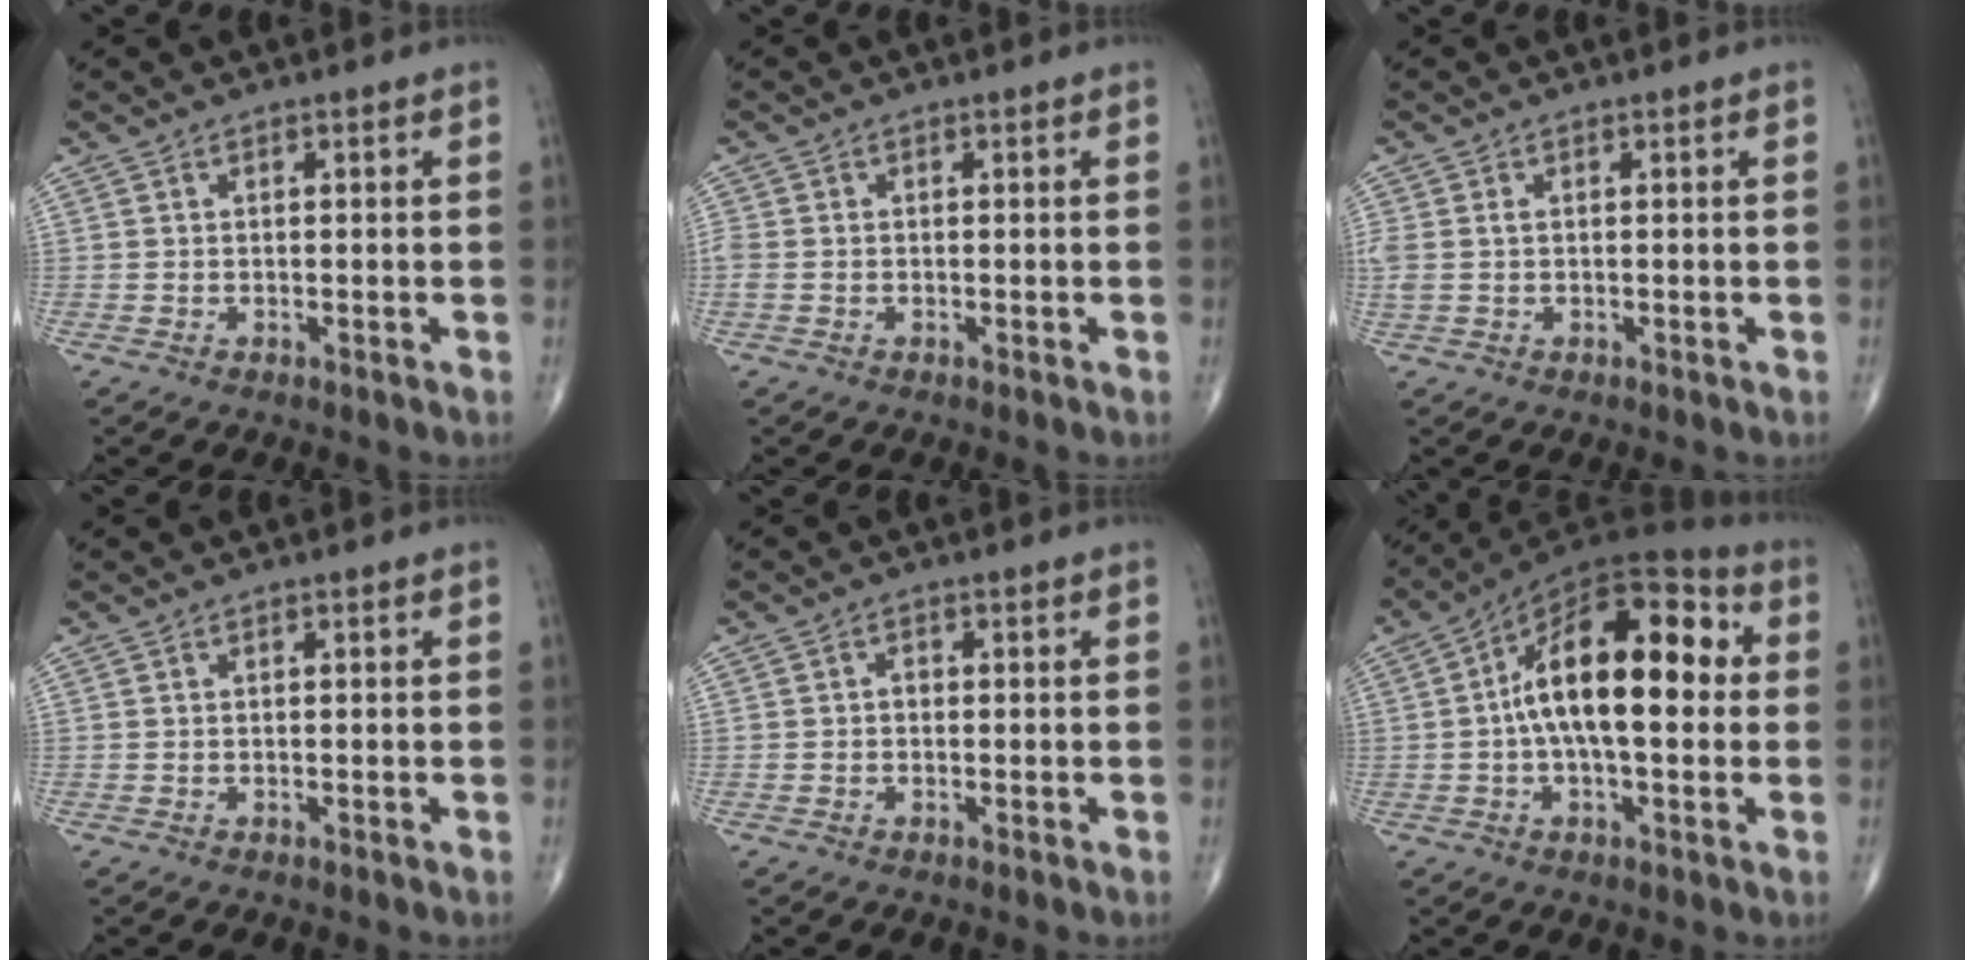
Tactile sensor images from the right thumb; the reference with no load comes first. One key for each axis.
{"total": 1.5, "fx": -0.2, "fy": 1.1, "fz": 1.0, "tx": -0.034, "ty": 0.002, "tz": -0.005}
{"total": 2.4, "fx": 0.3, "fy": 1.5, "fz": 1.9, "tx": -0.065, "ty": 0.011, "tz": 0.009}
{"total": 0.0}
{"total": 1.0, "fx": -0.1, "fy": 0.8, "fz": 0.6, "tx": -0.005, "ty": 0.004, "tz": -0.005}
{"total": 19.3, "fx": 1.8, "fy": 8.8, "fz": 17.1, "tx": -0.256, "ty": 0.035, "tz": 0.015}